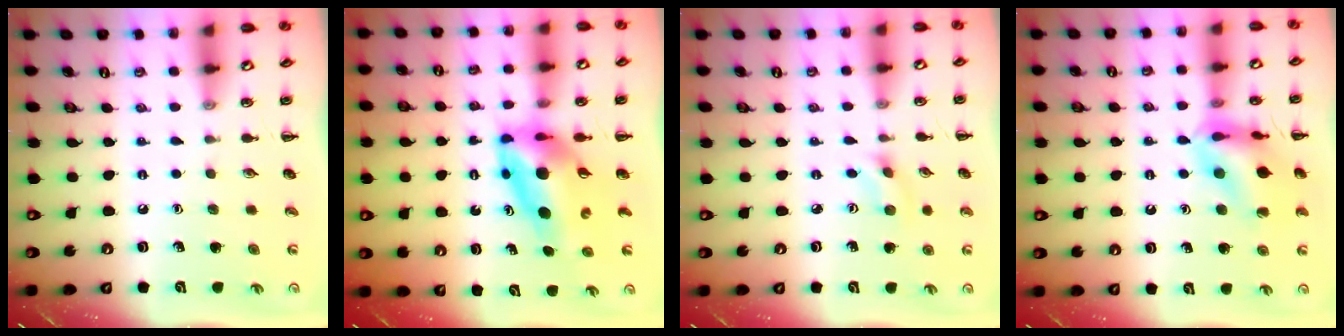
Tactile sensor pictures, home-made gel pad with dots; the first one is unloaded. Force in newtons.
{"total": 9.6, "press": 9.1, "slide": 3.0}
{"total": 2.8, "press": 2.6, "slide": 1.0}
{"total": 16.0, "press": 15.9, "slide": 2.0}